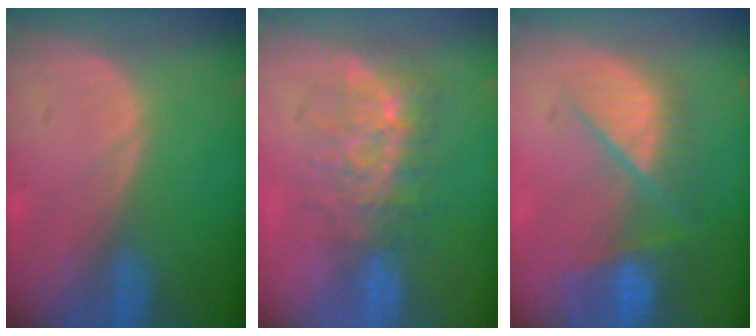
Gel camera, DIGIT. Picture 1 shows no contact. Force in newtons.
{"total": 8.7, "press": 7.5, "slide": 4.4}
{"total": 9.6, "press": 8.2, "slide": 5.0}